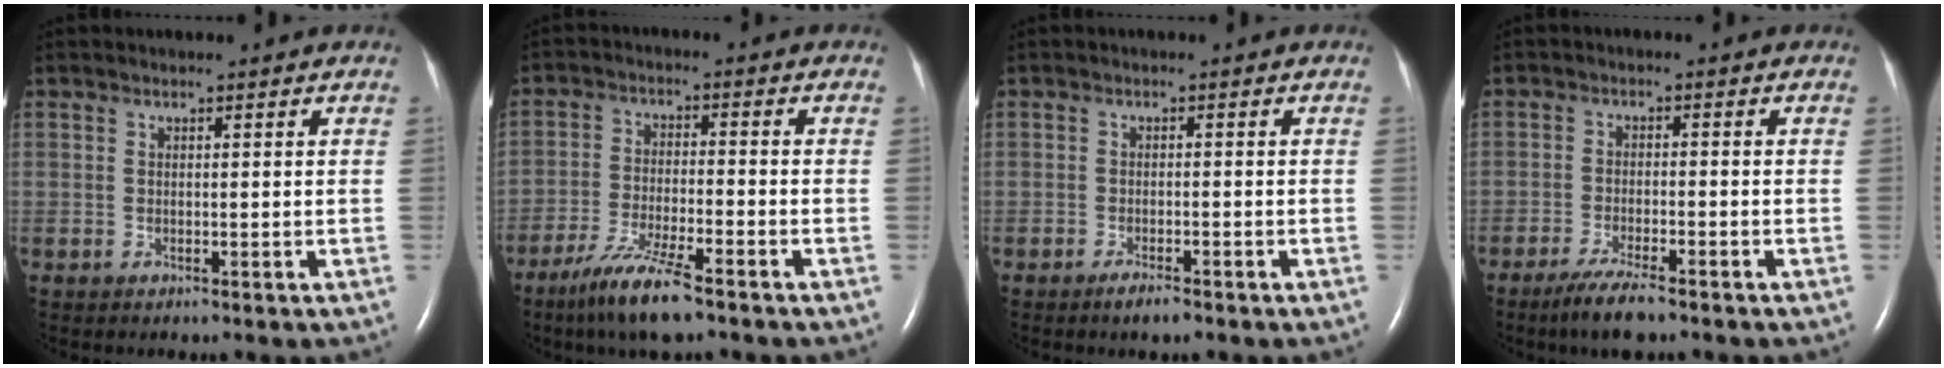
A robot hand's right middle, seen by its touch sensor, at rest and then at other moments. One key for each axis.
{"total": 8.7, "fx": -6.2, "fy": 0.7, "fz": 5.9, "tx": -0.125, "ty": -0.024, "tz": -0.116}
{"total": 2.2, "fx": -1.7, "fy": 0.3, "fz": 1.3, "tx": -0.035, "ty": -0.004, "tz": -0.027}
{"total": 5.6, "fx": -4.2, "fy": 0.6, "fz": 3.7, "tx": -0.079, "ty": -0.014, "tz": -0.074}